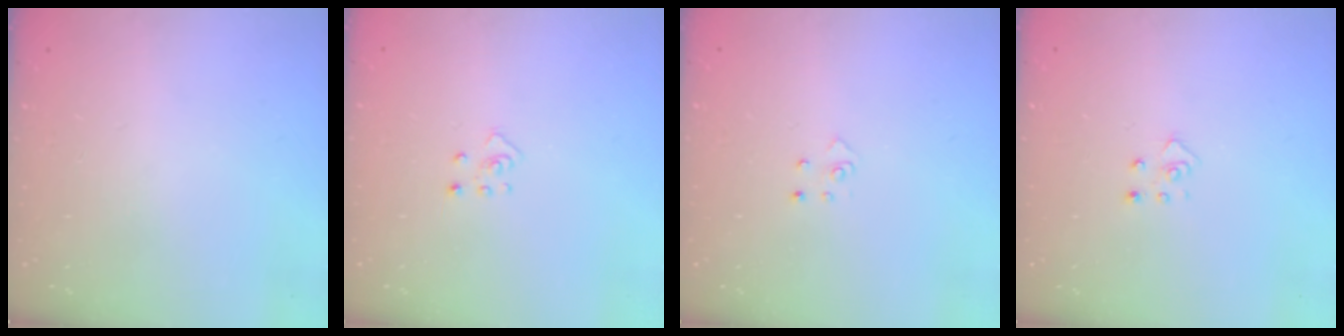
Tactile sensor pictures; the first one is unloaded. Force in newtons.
{"total": 3.7, "press": 3.7, "slide": 0.3}
{"total": 2.6, "press": 2.6, "slide": 0.3}
{"total": 3.8, "press": 3.8, "slide": 0.4}